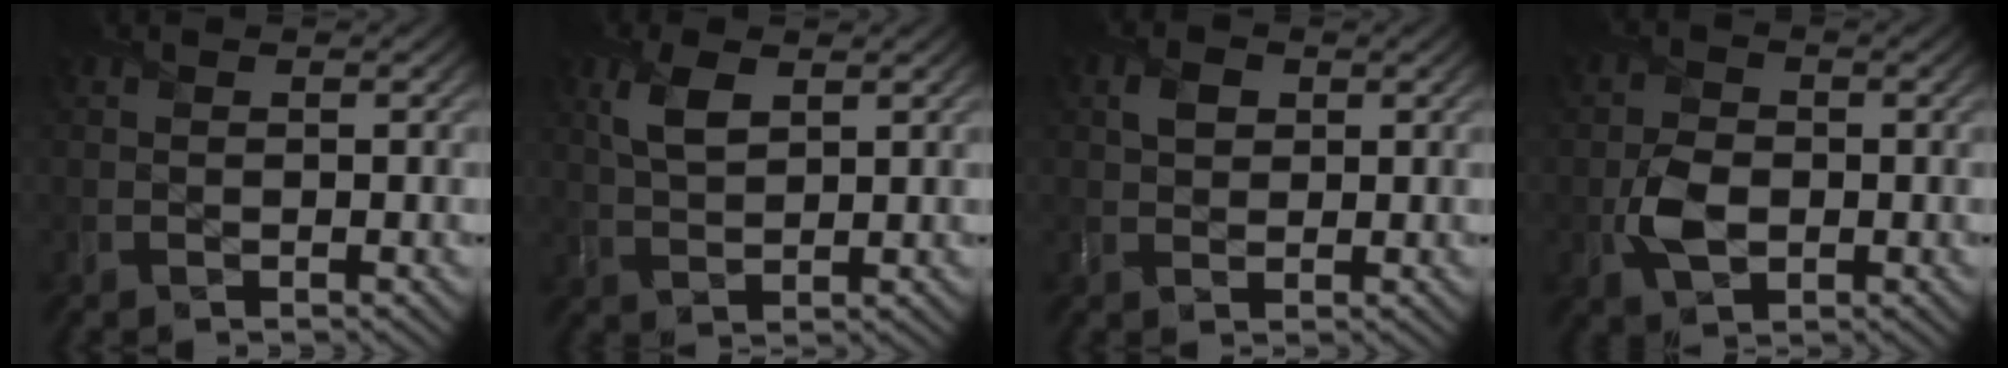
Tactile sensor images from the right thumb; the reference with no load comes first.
{"total": 4.3, "force": [2.0, 2.0, 3.3], "torque": [-0.081, 0.004, 0.041]}
{"total": 2.3, "force": [0.9, 1.8, 1.0], "torque": [-0.024, 0.002, 0.016]}
{"total": 4.5, "force": [-1.1, 3.2, 3.0], "torque": [-0.070, -0.008, -0.025]}